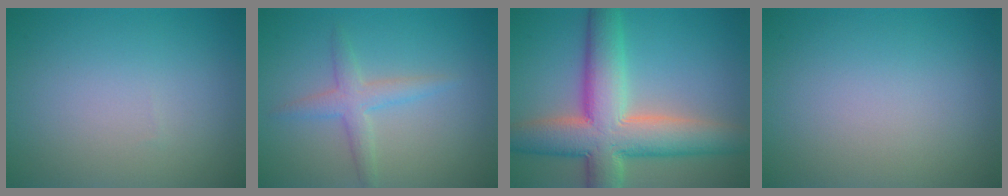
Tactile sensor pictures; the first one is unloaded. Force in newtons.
{"total": 2.4, "press": 2.4, "slide": 0.0}
{"total": 10.2, "press": 10.2, "slide": 0.9}
{"total": 0.0}